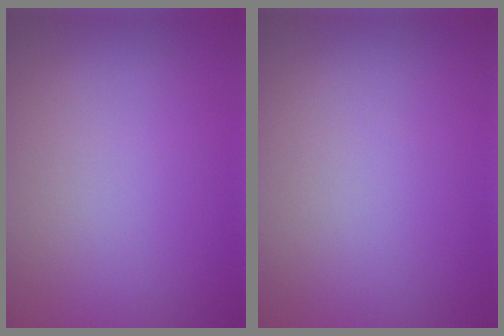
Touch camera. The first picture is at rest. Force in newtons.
{"total": 0.0}